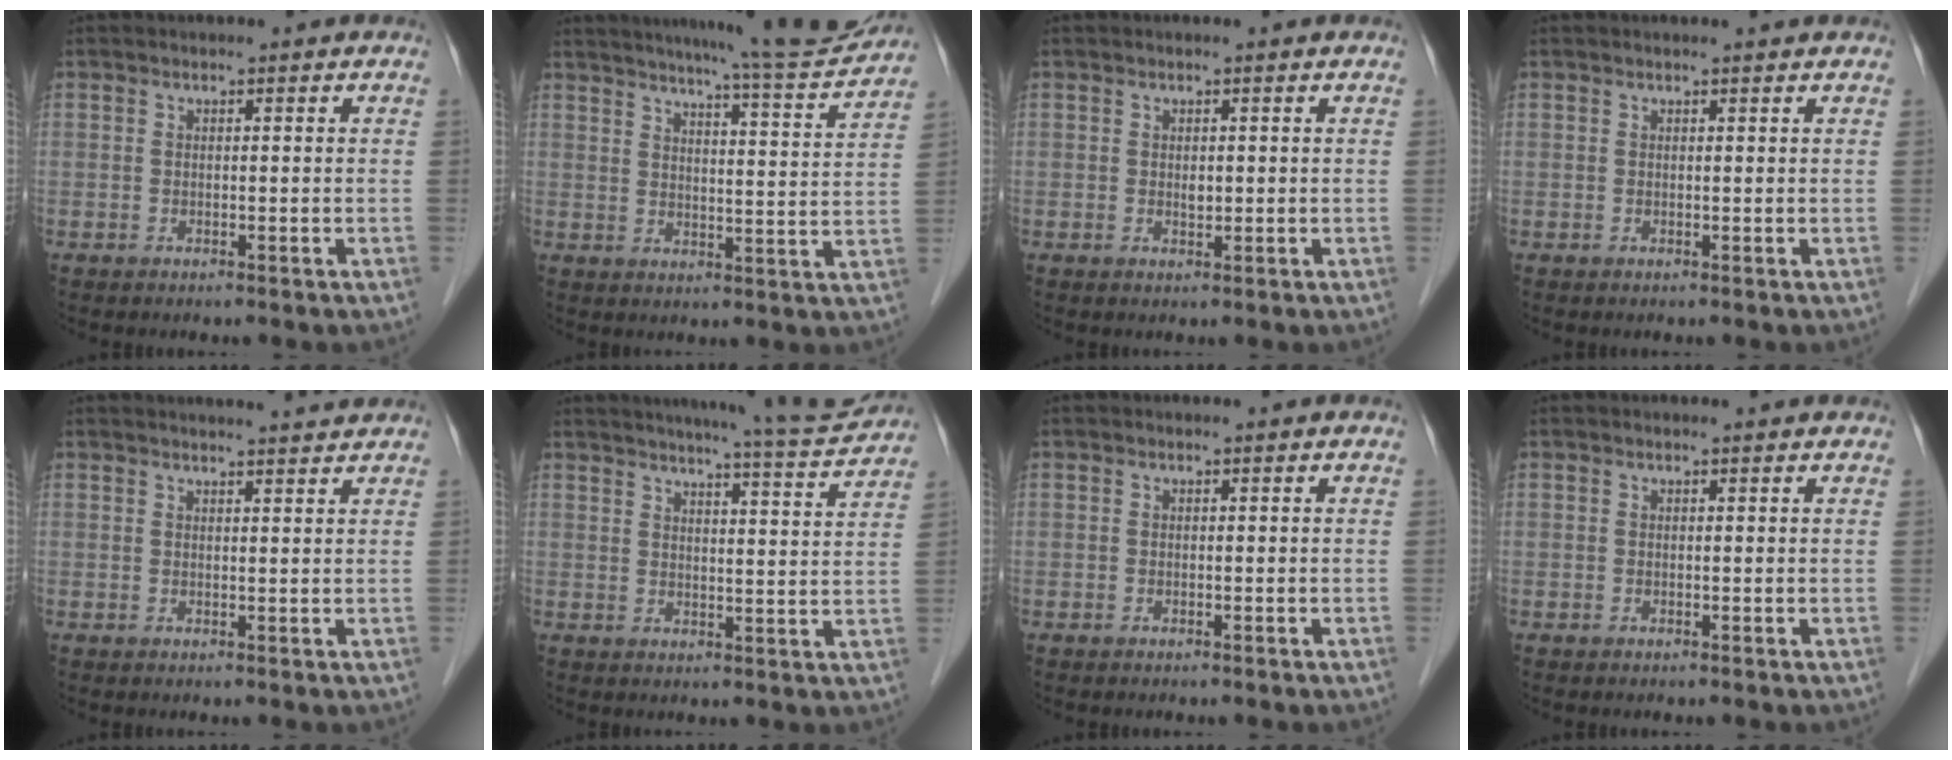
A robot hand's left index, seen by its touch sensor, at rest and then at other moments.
{"total": 14.8, "force": [13.7, -0.4, 5.6], "torque": [-0.085, -0.028, 0.176]}
{"total": 0.9, "force": [0.2, 0.5, 0.7], "torque": [-0.012, -0.001, 0.004]}
{"total": 1.4, "force": [1.3, -0.1, 0.3], "torque": [-0.009, 0.005, 0.018]}
{"total": 6.5, "force": [6.2, -0.2, 1.8], "torque": [-0.025, 0.015, 0.070]}
{"total": 12.7, "force": [12.0, -0.6, 4.3], "torque": [-0.064, -0.023, 0.147]}
{"total": 0.0}
{"total": 1.0, "force": [1.0, 0.1, 0.2], "torque": [-0.012, 0.007, 0.012]}